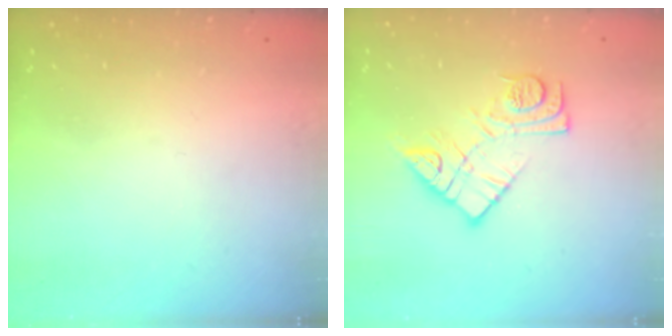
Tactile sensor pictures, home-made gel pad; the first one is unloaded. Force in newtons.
{"total": 12.0, "press": 12.0, "slide": 0.9}